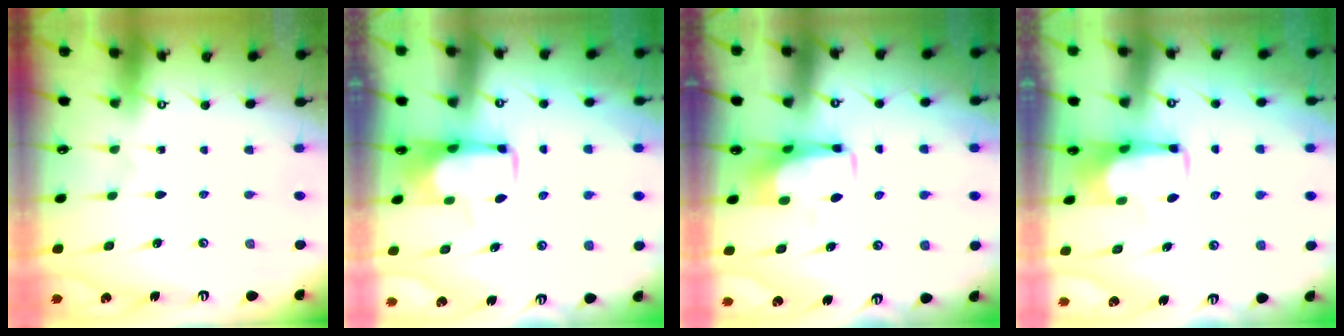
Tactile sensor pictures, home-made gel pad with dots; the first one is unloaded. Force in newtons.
{"total": 2.0, "press": 1.9, "slide": 0.4}
{"total": 6.6, "press": 6.5, "slide": 1.2}
{"total": 1.5, "press": 1.5, "slide": 0.2}